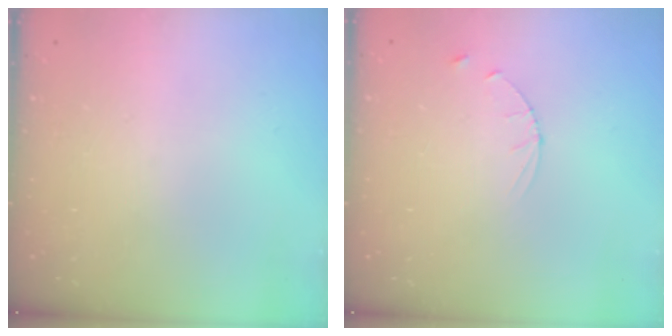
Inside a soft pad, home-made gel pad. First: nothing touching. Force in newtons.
{"total": 3.0, "press": 2.9, "slide": 0.4}